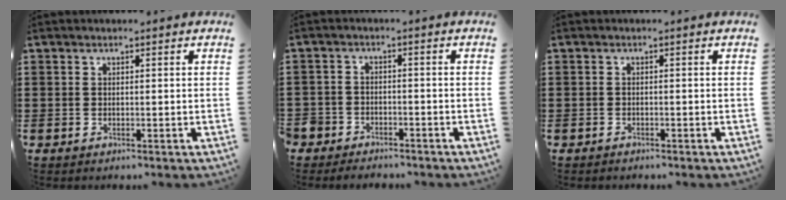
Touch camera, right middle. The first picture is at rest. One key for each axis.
{"total": 3.0, "fx": -2.8, "fy": 1.1, "fz": -0.3, "tx": -0.001, "ty": -0.002, "tz": -0.063}
{"total": 0.8, "fx": -0.8, "fy": 0.3, "fz": 0.0, "tx": -0.002, "ty": 0.001, "tz": -0.017}